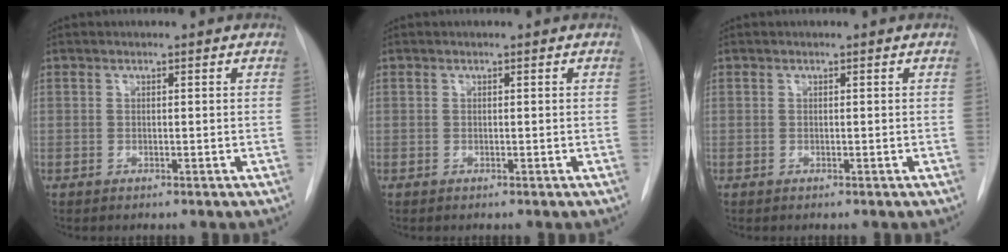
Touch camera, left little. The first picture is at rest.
{"total": 0.0}
{"total": 0.0}